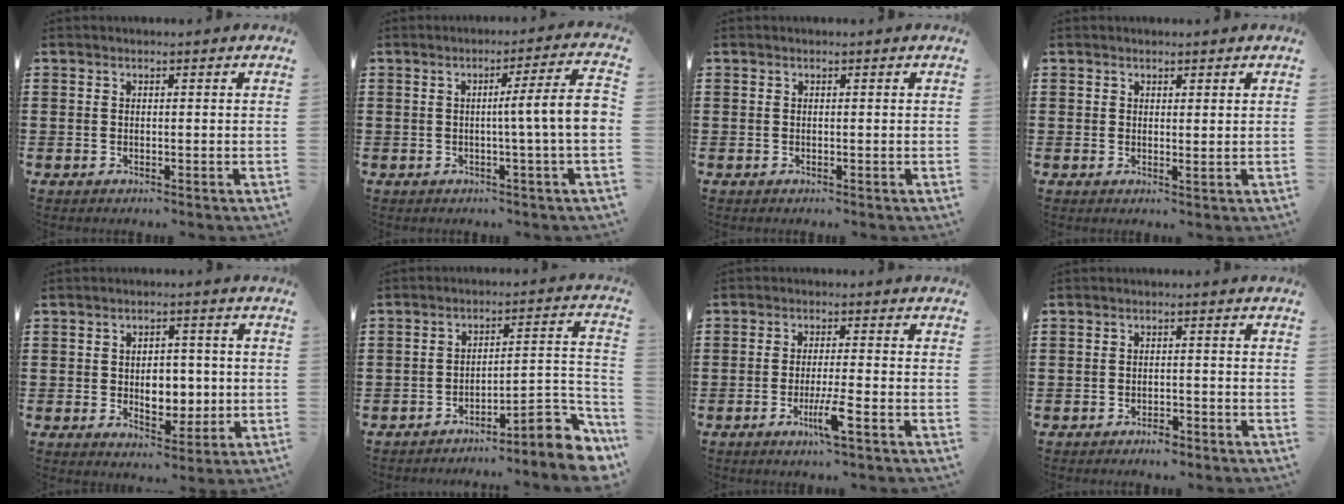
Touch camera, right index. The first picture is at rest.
{"total": 7.8, "force": [-0.2, -0.3, 7.8], "torque": [-0.121, -0.015, -0.009]}
{"total": 0.0}
{"total": 0.9, "force": [0.8, 0.3, 0.2], "torque": [-0.004, 0.002, 0.016]}
{"total": 5.5, "force": [-0.2, 3.9, 3.8], "torque": [-0.057, 0.002, -0.010]}
{"total": 7.4, "force": [-5.2, 1.6, 5.0], "torque": [-0.069, -0.002, -0.098]}
{"total": 5.2, "force": [-2.4, -0.1, 4.7], "torque": [-0.097, -0.022, -0.045]}
{"total": 1.8, "force": [-1.7, 0.4, 0.5], "torque": [-0.015, 0.000, -0.035]}